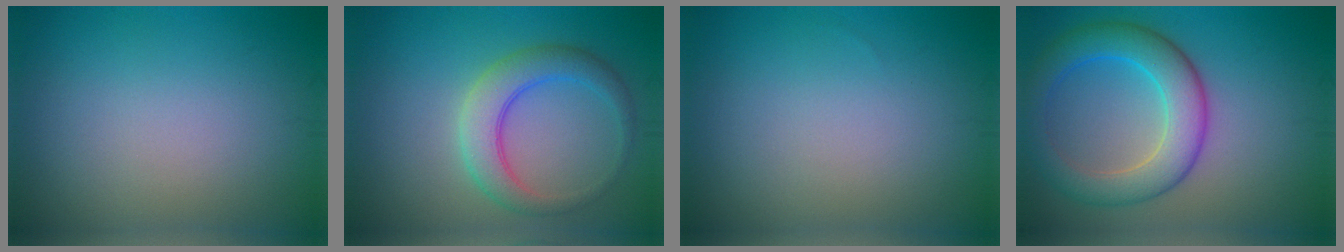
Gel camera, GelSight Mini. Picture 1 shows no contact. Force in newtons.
{"total": 4.5, "press": 4.5, "slide": 0.2}
{"total": 0.0}
{"total": 6.6, "press": 6.6, "slide": 0.0}